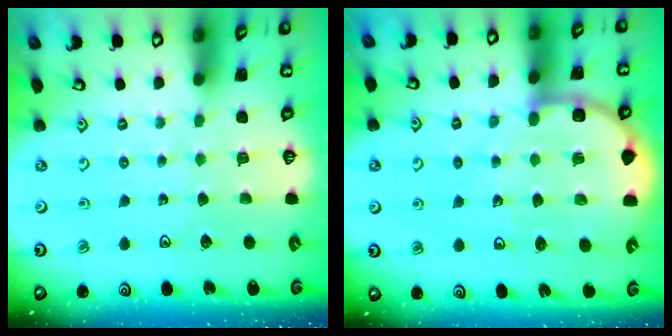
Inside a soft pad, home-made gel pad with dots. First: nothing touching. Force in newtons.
{"total": 9.9, "press": 9.6, "slide": 2.3}